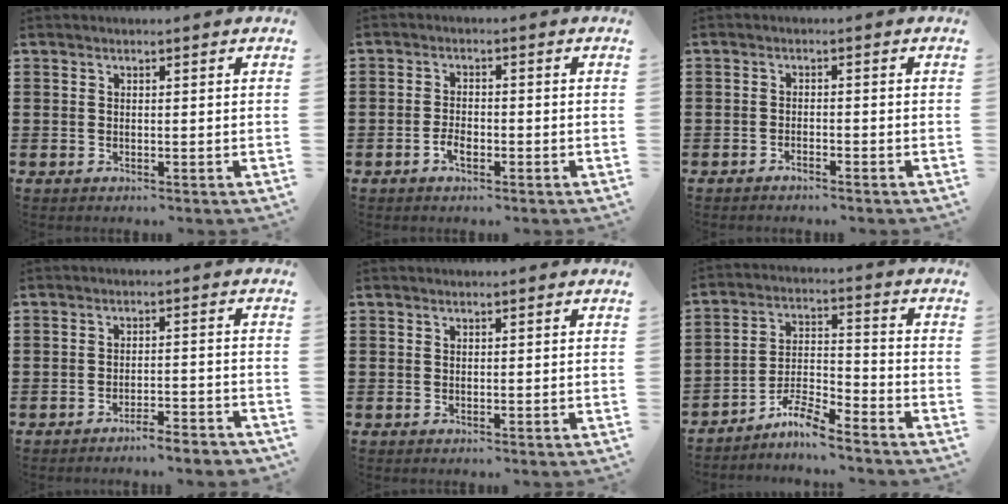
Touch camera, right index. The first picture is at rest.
{"total": 2.6, "force": [-1.2, 1.3, 1.8], "torque": [-0.042, 0.001, -0.026]}
{"total": 1.3, "force": [-1.3, 0.0, 0.2], "torque": [-0.009, -0.001, -0.026]}
{"total": 3.2, "force": [-3.1, 0.0, 0.8], "torque": [-0.017, 0.001, -0.063]}
{"total": 0.0}
{"total": 6.4, "force": [-5.8, 0.4, 2.7], "torque": [-0.068, -0.004, -0.117]}